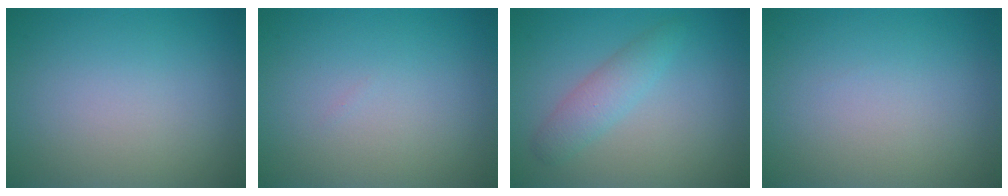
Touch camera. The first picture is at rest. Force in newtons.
{"total": 0.0}
{"total": 2.4, "press": 2.4, "slide": 0.1}
{"total": 0.0}